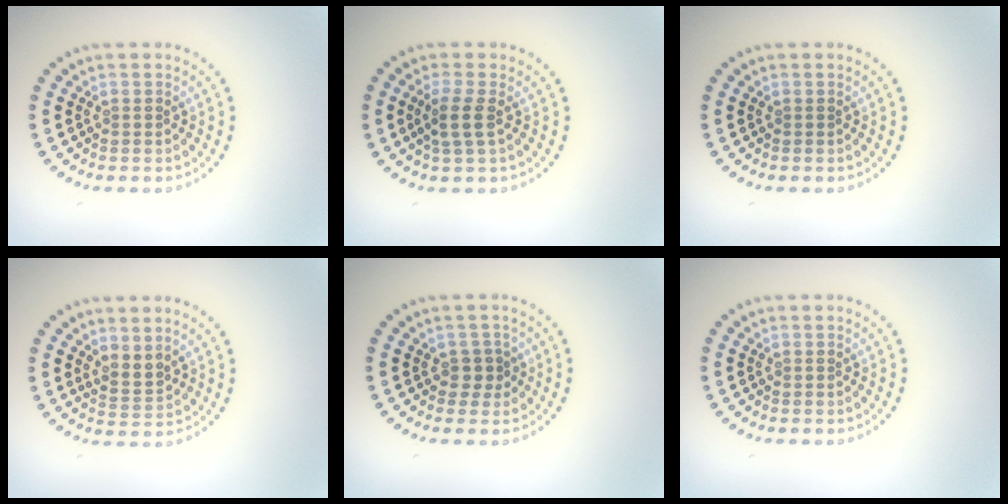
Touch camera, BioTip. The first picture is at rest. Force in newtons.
{"total": 2.3, "press": 2.0, "slide": 1.1}
{"total": 0.0}
{"total": 2.0, "press": 1.4, "slide": 1.4}
{"total": 1.5, "press": 1.3, "slide": 0.8}
{"total": 0.0}